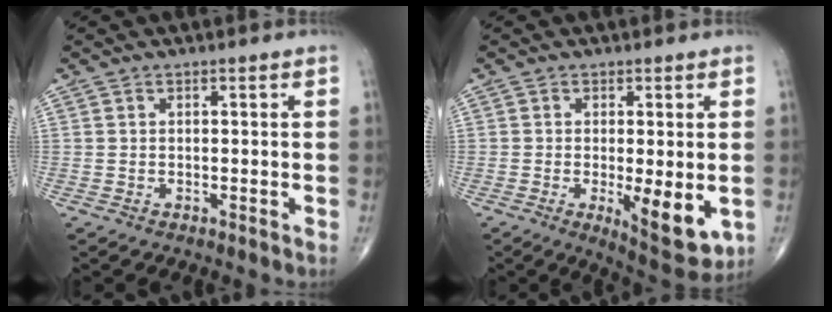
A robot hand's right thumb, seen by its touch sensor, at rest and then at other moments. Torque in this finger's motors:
{"motor_torque": [1.45, 1.21, 0.85, 0.12, 0.26]}